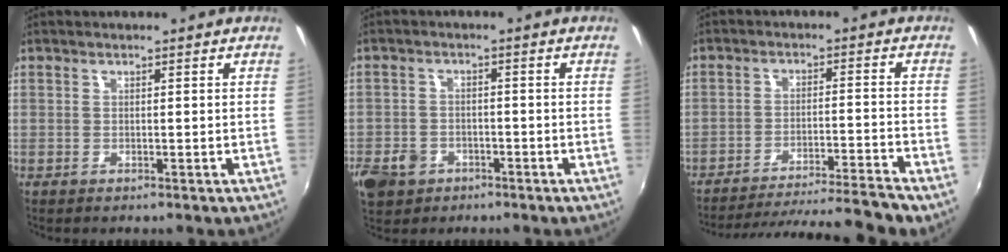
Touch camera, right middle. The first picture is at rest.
{"total": 8.1, "force": [-4.4, 6.0, 3.3], "torque": [-0.101, -0.001, -0.072]}
{"total": 14.3, "force": [-13.1, -2.2, 5.2], "torque": [-0.095, -0.006, -0.202]}